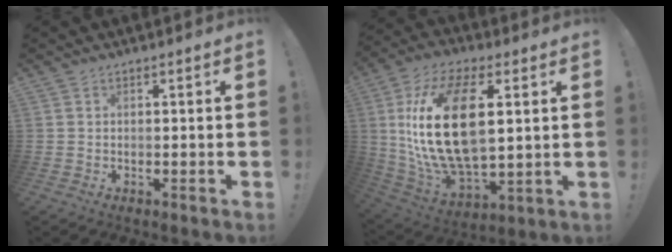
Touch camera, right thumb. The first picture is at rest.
{"total": 23.9, "force": [4.2, 12.6, 19.9], "torque": [-0.398, -0.005, 0.071]}